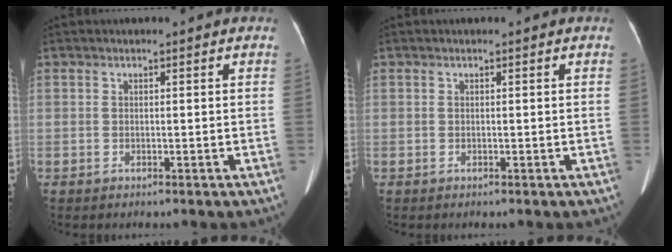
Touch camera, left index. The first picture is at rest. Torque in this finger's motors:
{"motor_torque": [0.01, 0.01, 0.00, 0.00]}